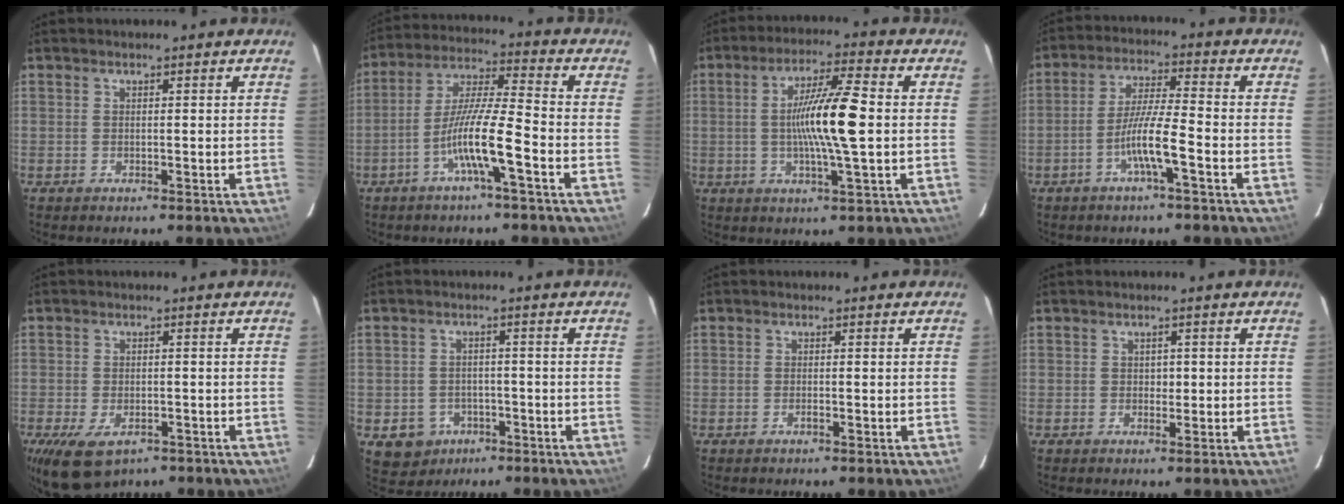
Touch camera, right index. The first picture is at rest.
{"total": 10.4, "force": [-4.3, 0.0, 9.5], "torque": [-0.184, 0.006, -0.082]}
{"total": 11.1, "force": [-0.1, 0.1, 11.1], "torque": [-0.204, 0.001, -0.006]}
{"total": 7.5, "force": [-3.0, -0.1, 6.8], "torque": [-0.133, 0.006, -0.058]}
{"total": 8.6, "force": [-5.2, 4.7, 5.0], "torque": [-0.103, -0.013, -0.075]}
{"total": 5.5, "force": [-2.3, 4.9, 1.1], "torque": [-0.021, 0.006, -0.024]}
{"total": 0.6, "force": [-0.3, 0.0, 0.5], "torque": [-0.013, 0.000, -0.005]}
{"total": 1.2, "force": [0.1, 0.9, 0.8], "torque": [-0.009, 0.001, 0.001]}